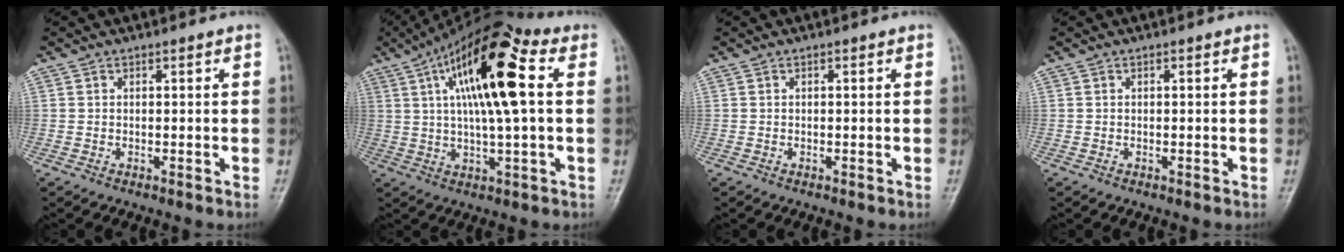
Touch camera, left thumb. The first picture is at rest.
{"total": 17.4, "force": [4.0, 4.8, 16.2], "torque": [-0.280, 0.019, 0.056]}
{"total": 0.0}
{"total": 0.0}